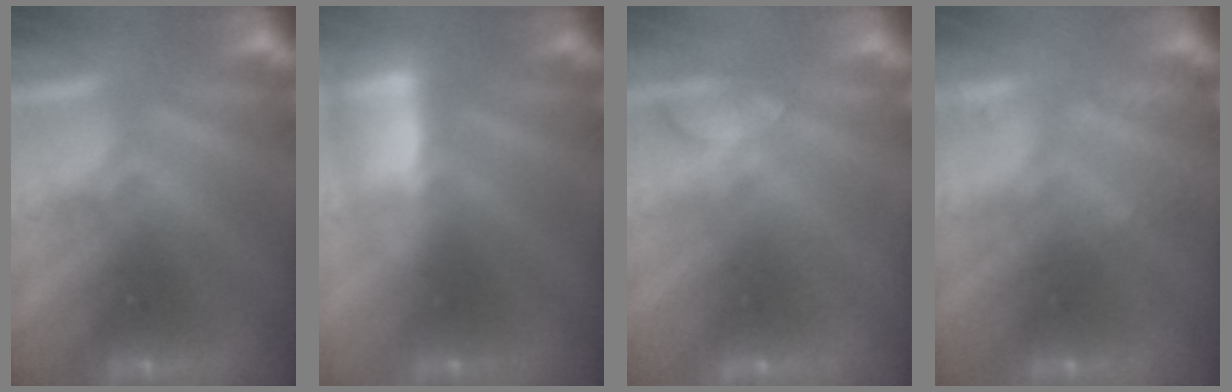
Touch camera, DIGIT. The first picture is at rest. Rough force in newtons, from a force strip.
{"total": 2.9}
{"total": 2.4}
{"total": 2.1}